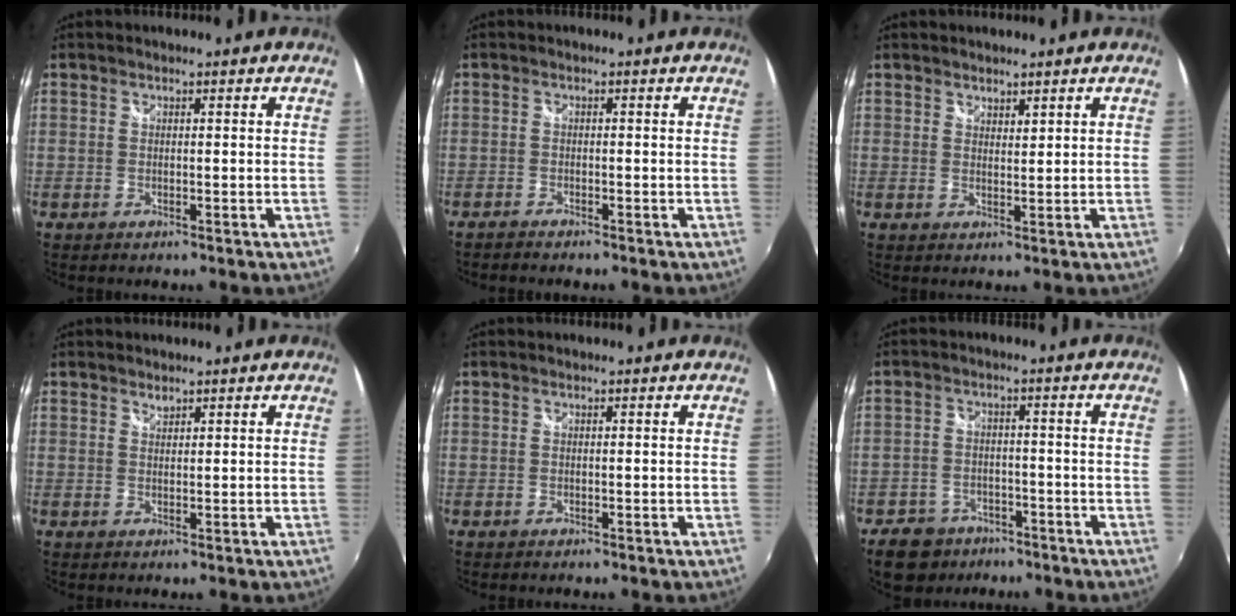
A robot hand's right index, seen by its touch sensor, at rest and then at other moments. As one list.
[{"total": 1.8, "force": [-1.8, 0.3, 0.4], "torque": [-0.020, -0.009, -0.034]}, {"total": 1.6, "force": [1.5, 0.6, 0.3], "torque": [0.000, 0.001, 0.025]}, {"total": 1.0, "force": [0.9, 0.3, 0.2], "torque": [-0.002, 0.000, 0.017]}, {"total": 0.0}, {"total": 9.3, "force": [-6.5, 6.1, 2.6], "torque": [-0.087, 0.014, -0.098]}]